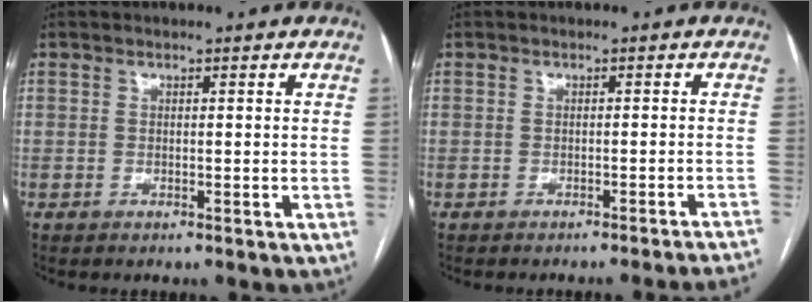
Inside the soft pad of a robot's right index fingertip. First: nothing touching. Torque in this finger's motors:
{"motor_torque": [0.32, -0.48, 0.06, 0.04]}